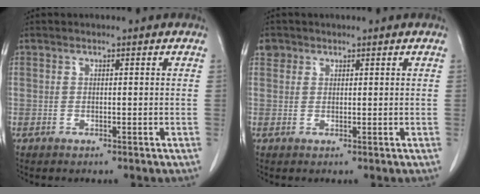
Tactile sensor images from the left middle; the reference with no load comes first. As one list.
[{"total": 1.4, "force": [0.8, 1.1, 0.0], "torque": [0.008, 0.005, 0.009]}]